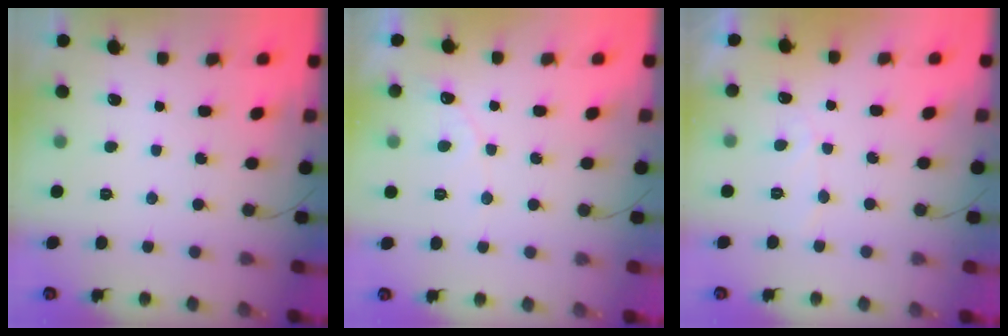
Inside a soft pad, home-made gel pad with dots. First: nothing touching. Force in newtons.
{"total": 3.9, "press": 3.9, "slide": 0.2}
{"total": 4.2, "press": 4.2, "slide": 0.2}